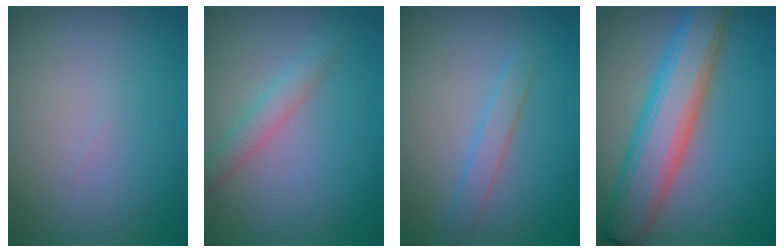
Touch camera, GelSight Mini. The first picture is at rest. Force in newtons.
{"total": 1.9, "press": 1.9, "slide": 0.1}
{"total": 1.6, "press": 1.6, "slide": 0.2}
{"total": 7.7, "press": 7.6, "slide": 0.5}